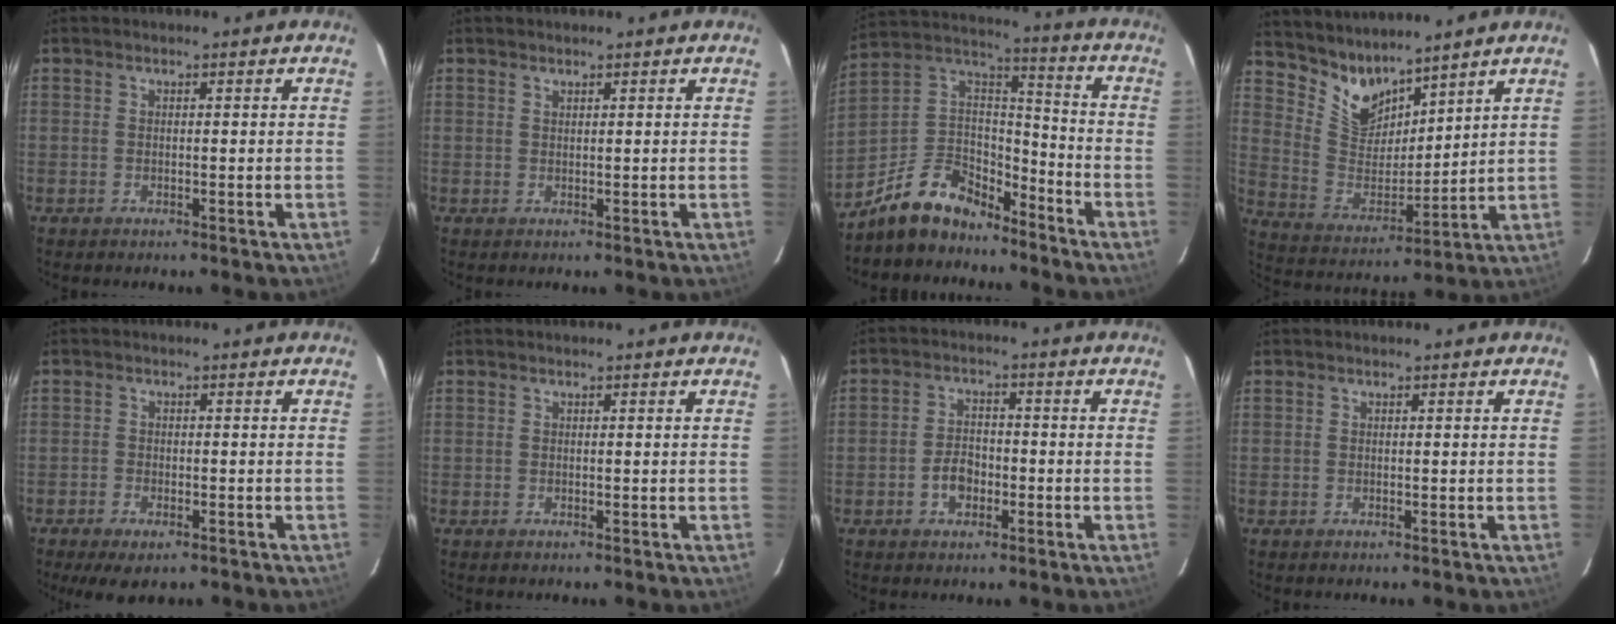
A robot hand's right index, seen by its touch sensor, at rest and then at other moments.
{"total": 0.5, "force": [0.5, 0.2, 0.1], "torque": [-0.002, 0.001, 0.010]}
{"total": 14.9, "force": [-11.5, 7.5, 5.8], "torque": [-0.146, 0.043, -0.196]}
{"total": 10.1, "force": [8.7, 4.2, 2.9], "torque": [-0.063, -0.006, 0.181]}
{"total": 5.9, "force": [-4.1, 2.5, 3.4], "torque": [-0.086, -0.020, -0.068]}
{"total": 0.0}
{"total": 4.7, "force": [-2.0, 3.3, 2.8], "torque": [-0.057, 0.011, -0.032]}
{"total": 0.0}